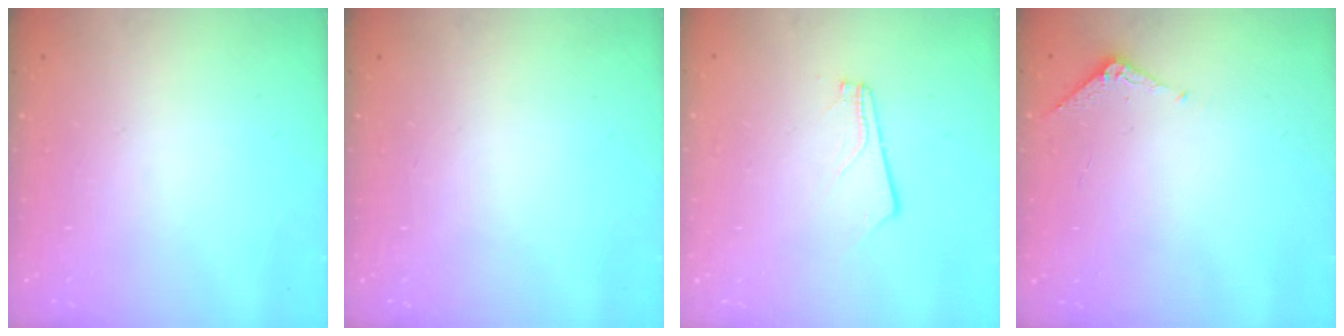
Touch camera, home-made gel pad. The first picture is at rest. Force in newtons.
{"total": 0.0}
{"total": 2.4, "press": 2.4, "slide": 0.4}
{"total": 6.2, "press": 6.1, "slide": 0.6}